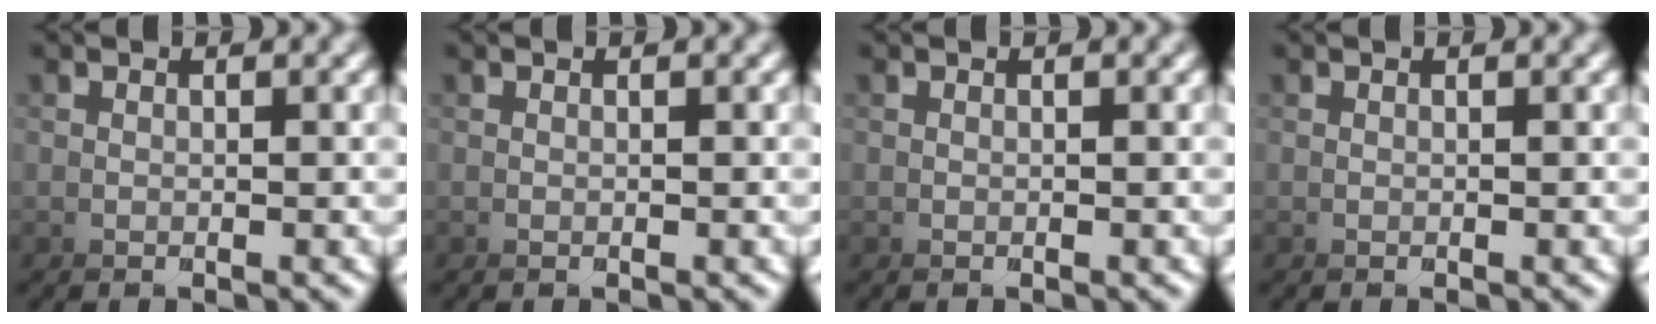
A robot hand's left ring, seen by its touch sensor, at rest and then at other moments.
{"total": 0.0}
{"total": 0.0}
{"total": 0.0}